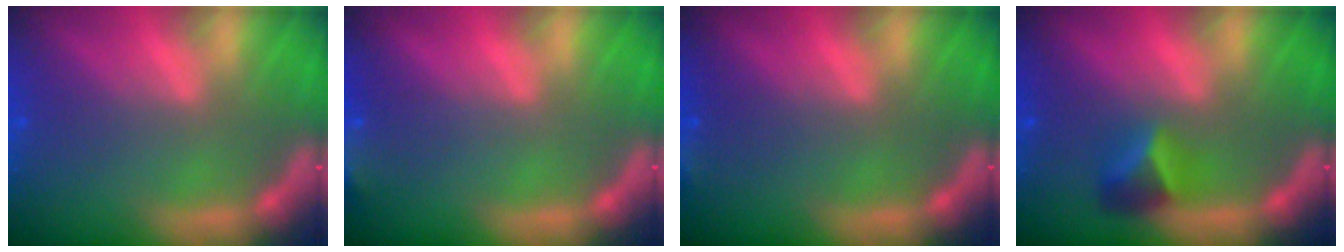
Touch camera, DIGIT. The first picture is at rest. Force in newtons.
{"total": 2.4}
{"total": 0.9}
{"total": 2.9}